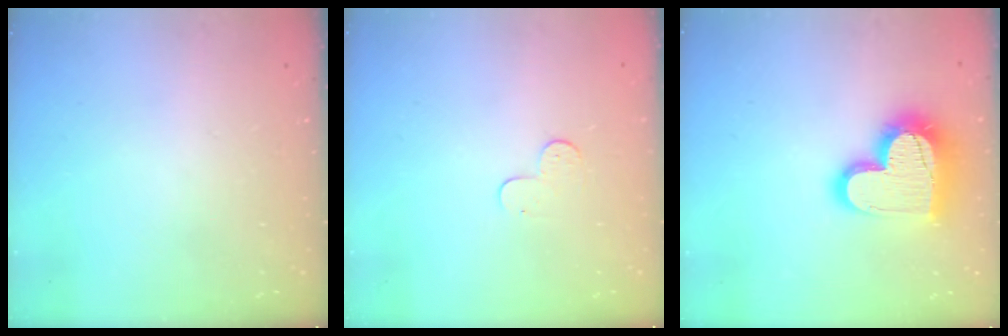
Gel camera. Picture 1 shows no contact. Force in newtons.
{"total": 3.8, "press": 3.7, "slide": 0.4}
{"total": 20.1, "press": 20.0, "slide": 1.4}